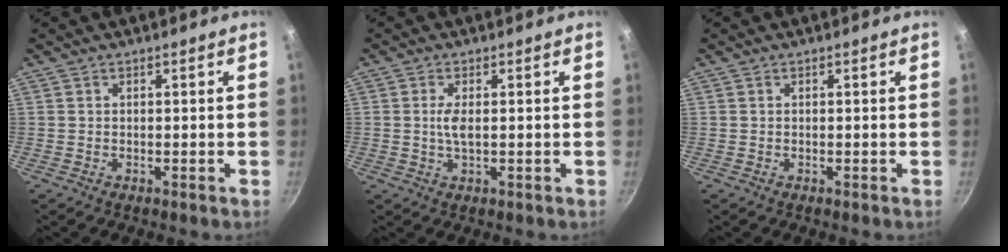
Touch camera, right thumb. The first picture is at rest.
{"total": 2.9, "force": [0.2, 1.0, 2.7], "torque": [-0.062, 0.001, 0.001]}
{"total": 0.0}